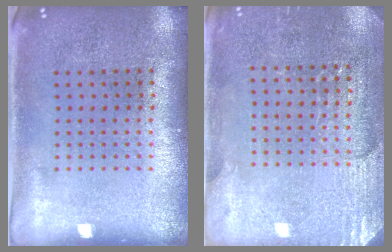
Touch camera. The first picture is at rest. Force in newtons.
{"total": 2.9, "press": 2.9, "slide": 0.5}